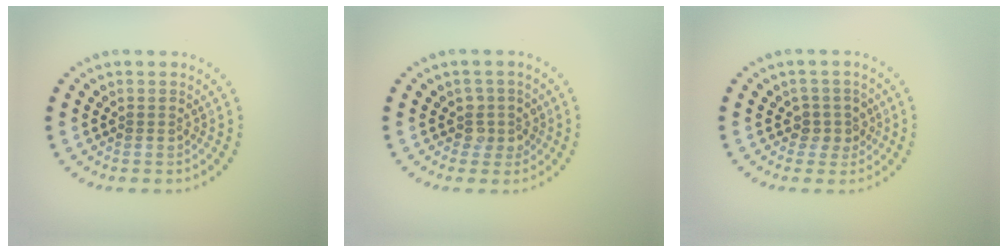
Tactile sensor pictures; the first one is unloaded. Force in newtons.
{"total": 1.8, "press": 1.5, "slide": 1.1}
{"total": 1.9, "press": 1.6, "slide": 1.0}